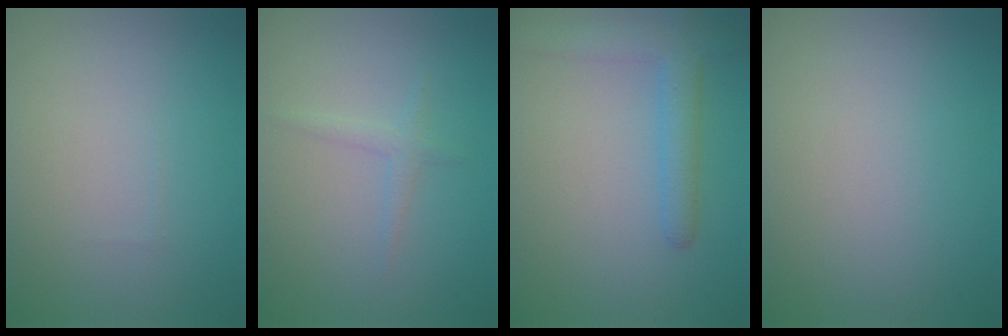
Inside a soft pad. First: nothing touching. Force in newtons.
{"total": 1.1, "press": 1.1, "slide": 0.1}
{"total": 3.5, "press": 3.5, "slide": 0.2}
{"total": 0.0}